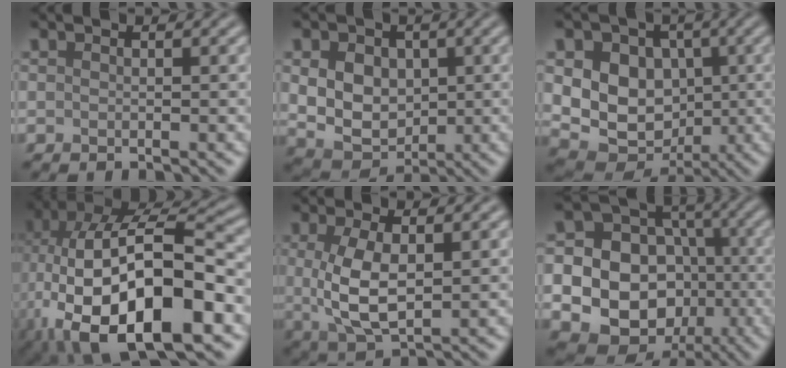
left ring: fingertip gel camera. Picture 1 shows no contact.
{"total": 7.0, "force": [1.1, 5.6, 4.1], "torque": [-0.069, 0.005, 0.014]}
{"total": 9.7, "force": [1.1, 7.8, 5.6], "torque": [-0.080, 0.007, 0.004]}
{"total": 17.7, "force": [-5.2, 8.4, 14.7], "torque": [-0.255, -0.001, -0.077]}
{"total": 5.2, "force": [0.4, 2.3, 4.7], "torque": [-0.106, -0.004, 0.011]}
{"total": 16.7, "force": [-2.8, 15.2, 6.3], "torque": [-0.149, -0.008, -0.056]}